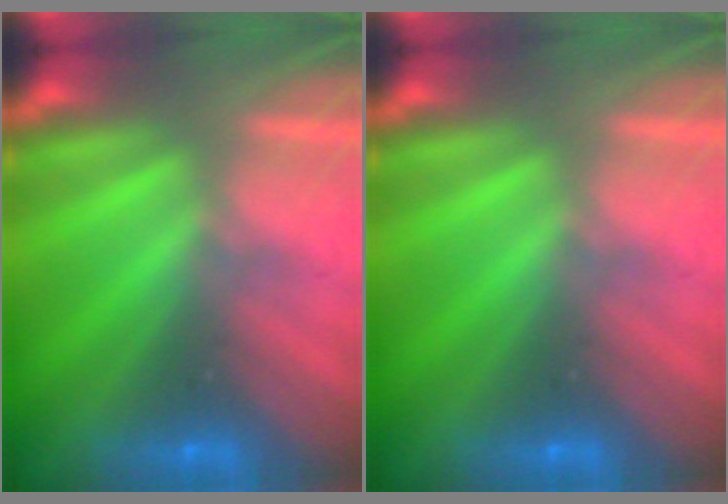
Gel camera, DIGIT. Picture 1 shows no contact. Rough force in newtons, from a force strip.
{"total": 0.0}